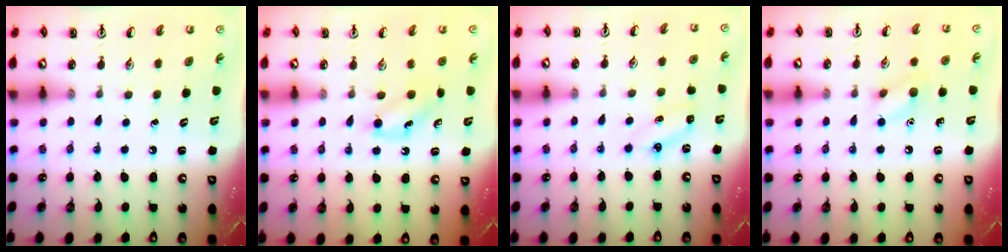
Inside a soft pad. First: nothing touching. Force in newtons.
{"total": 5.3, "press": 5.0, "slide": 1.7}
{"total": 3.8, "press": 3.6, "slide": 1.3}
{"total": 6.6, "press": 6.6, "slide": 0.9}